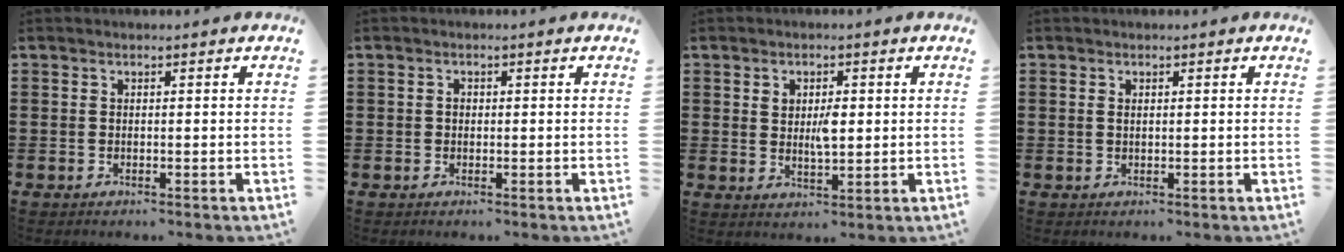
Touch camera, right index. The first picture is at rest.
{"total": 0.7, "force": [0.0, 0.5, 0.5], "torque": [-0.012, 0.000, 0.000]}
{"total": 3.6, "force": [0.7, 1.6, 3.2], "torque": [-0.057, 0.002, 0.009]}
{"total": 0.7, "force": [0.1, 0.3, 0.6], "torque": [-0.013, 0.001, 0.000]}